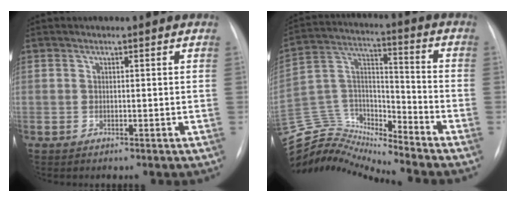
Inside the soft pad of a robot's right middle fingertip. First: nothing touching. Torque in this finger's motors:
{"motor_torque": [-0.31, -0.58, -0.38, -0.11]}